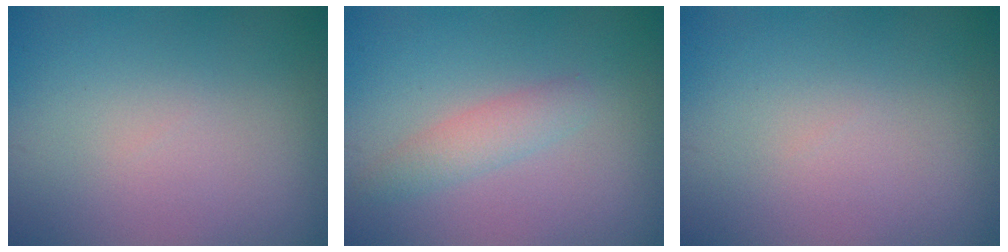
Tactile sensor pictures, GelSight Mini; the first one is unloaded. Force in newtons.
{"total": 1.9, "press": 1.9, "slide": 0.1}
{"total": 0.0}